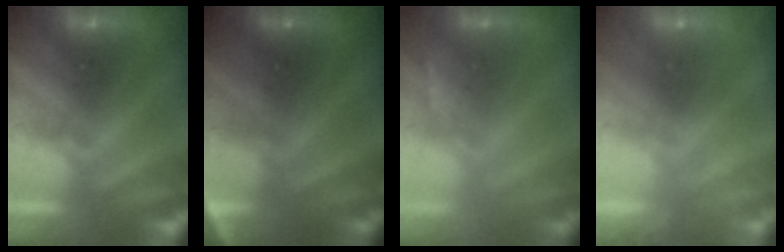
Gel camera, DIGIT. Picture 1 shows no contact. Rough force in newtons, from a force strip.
{"total": 2.8}
{"total": 1.4}
{"total": 2.4}